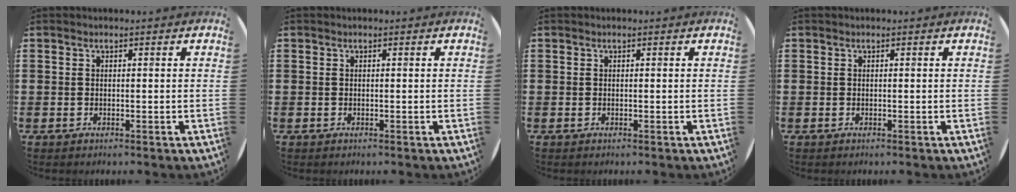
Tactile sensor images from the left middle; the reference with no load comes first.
{"total": 0.0}
{"total": 0.0}
{"total": 0.0}